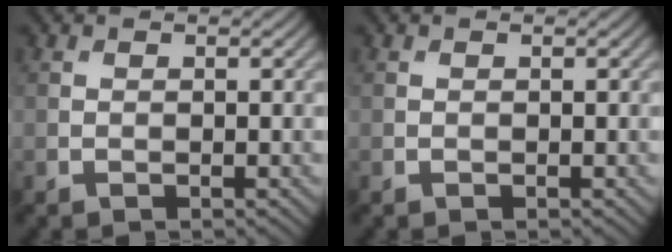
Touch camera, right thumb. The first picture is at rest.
{"total": 0.0}